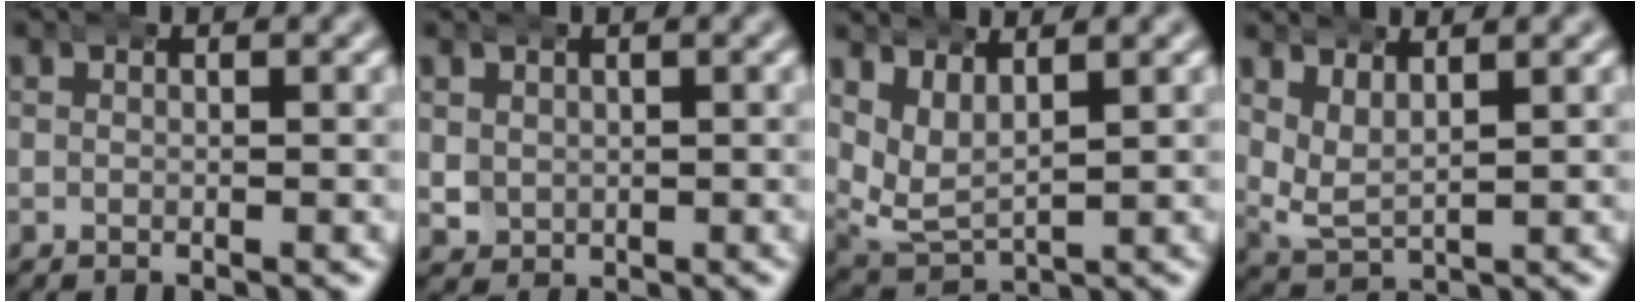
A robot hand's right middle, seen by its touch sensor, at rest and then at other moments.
{"total": 2.1, "force": [0.8, 1.8, 0.6], "torque": [-0.032, -0.013, 0.022]}
{"total": 5.8, "force": [2.1, 4.4, 3.1], "torque": [-0.089, -0.021, 0.044]}
{"total": 4.4, "force": [2.2, 2.9, 2.4], "torque": [-0.065, -0.016, 0.047]}